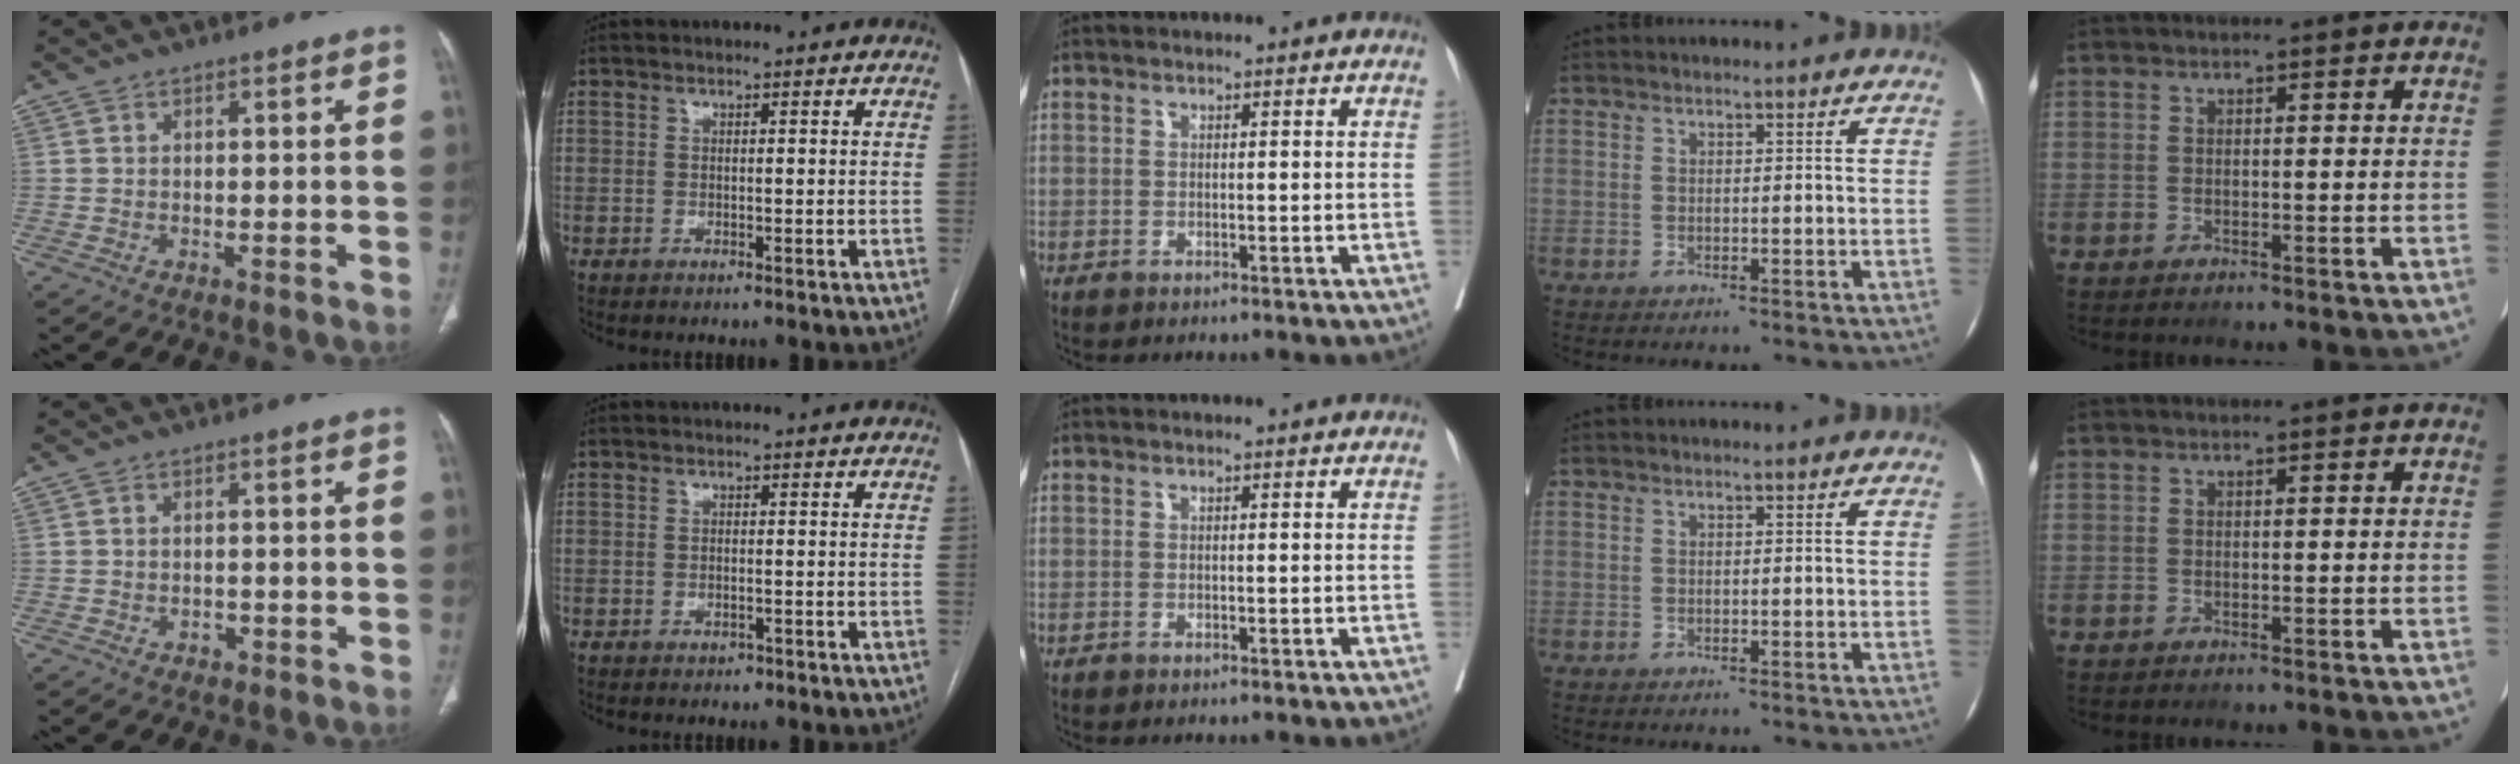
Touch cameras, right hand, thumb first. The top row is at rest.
{"thumb": {"total": 1.4, "force": [-0.4, 1.1, 0.8], "torque": [-0.011, 0.004, -0.004]}, "index": {"total": 0.9, "force": [-0.6, 0.5, 0.4], "torque": [-0.009, 0.000, -0.006]}}